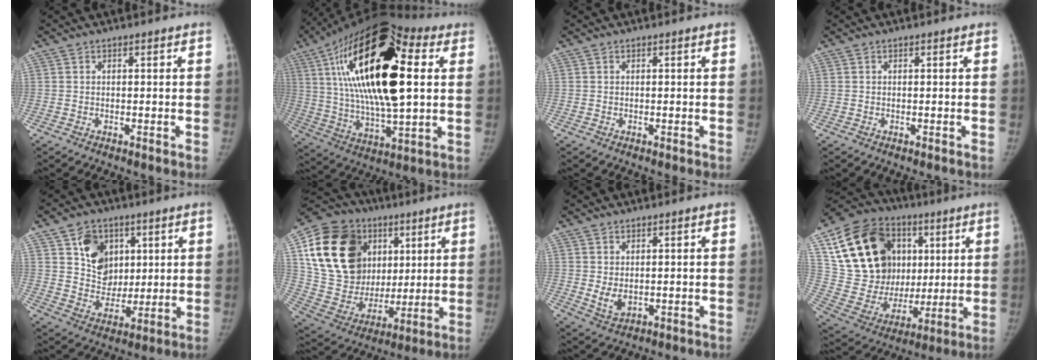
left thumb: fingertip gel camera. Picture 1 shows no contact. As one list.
[{"total": 30.3, "force": [7.2, 12.2, 26.8], "torque": [-0.479, 0.002, 0.108]}, {"total": 0.0}, {"total": 0.0}, {"total": 11.6, "force": [4.5, 9.4, 5.1], "torque": [-0.044, -0.021, 0.086]}, {"total": 27.6, "force": [8.6, 20.3, 16.5], "torque": [-0.280, 0.014, 0.163]}, {"total": 3.9, "force": [0.1, 2.8, 2.8], "torque": [-0.045, -0.006, 0.013]}, {"total": 28.0, "force": [8.4, 20.0, 17.6], "torque": [-0.285, 0.020, 0.159]}]